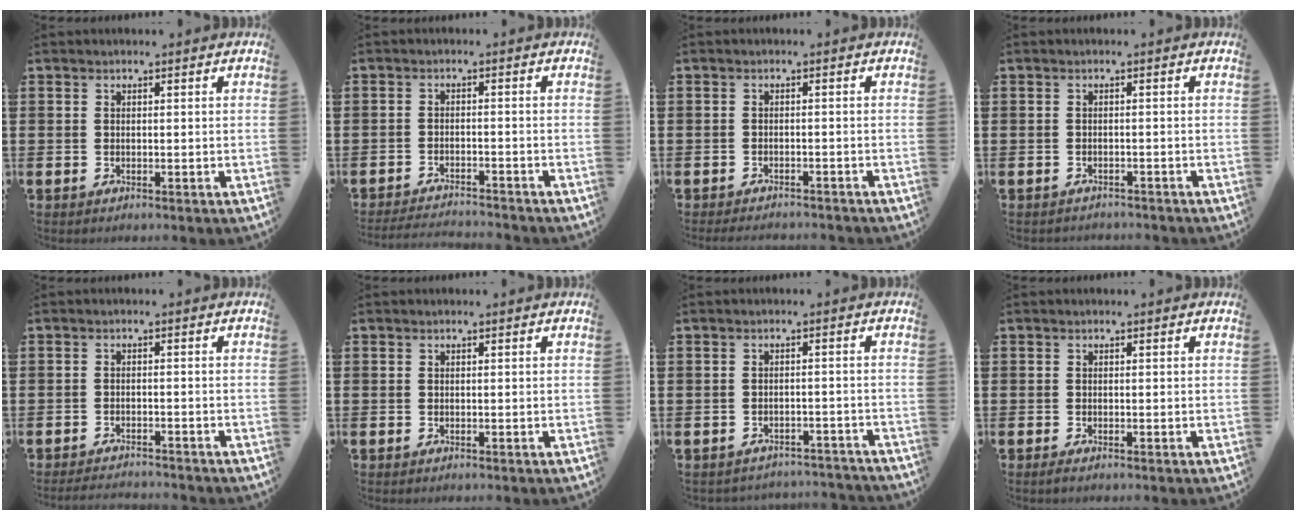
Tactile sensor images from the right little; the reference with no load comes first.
{"total": 2.4, "force": [-2.4, -0.1, 0.2], "torque": [-0.004, 0.003, -0.051]}
{"total": 1.2, "force": [-1.2, 0.0, 0.1], "torque": [-0.005, 0.001, -0.025]}
{"total": 0.7, "force": [-0.7, 0.0, -0.1], "torque": [-0.002, 0.000, -0.016]}
{"total": 1.7, "force": [-1.7, -0.1, 0.1], "torque": [-0.004, 0.003, -0.034]}
{"total": 0.0}
{"total": 1.8, "force": [-1.8, 0.0, 0.0], "torque": [-0.006, 0.002, -0.040]}
{"total": 0.5, "force": [-0.1, 0.0, 0.5], "torque": [-0.008, -0.001, -0.002]}